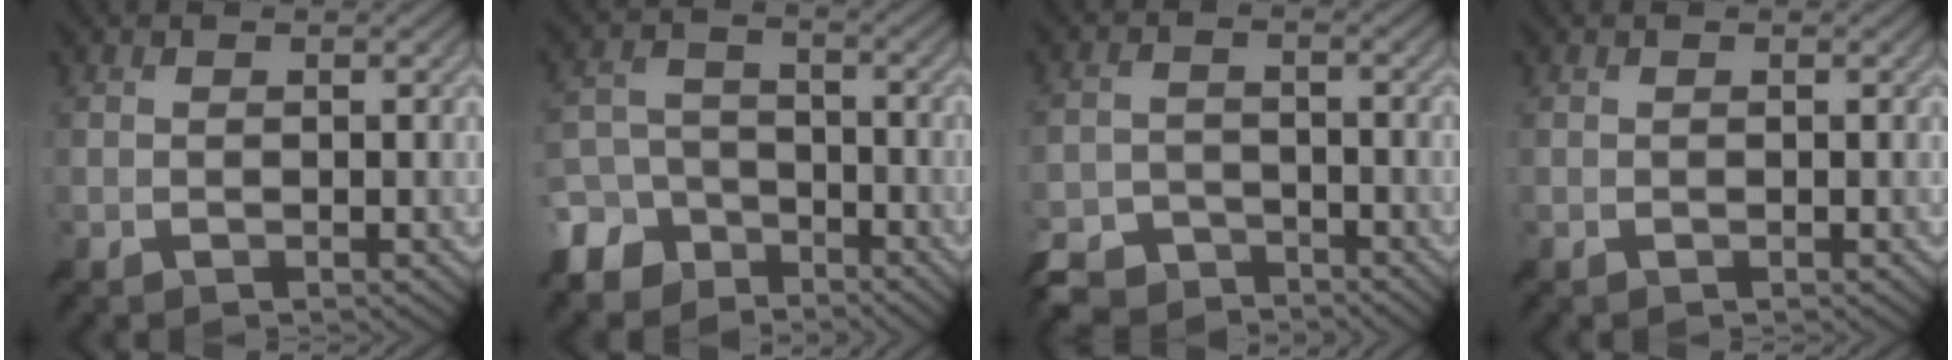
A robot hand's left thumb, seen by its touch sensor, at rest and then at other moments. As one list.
[{"total": 8.7, "force": [-6.0, 5.9, 2.3], "torque": [-0.059, -0.013, -0.128]}, {"total": 6.0, "force": [-5.3, 2.2, 1.6], "torque": [-0.034, -0.011, -0.107]}, {"total": 0.0}]